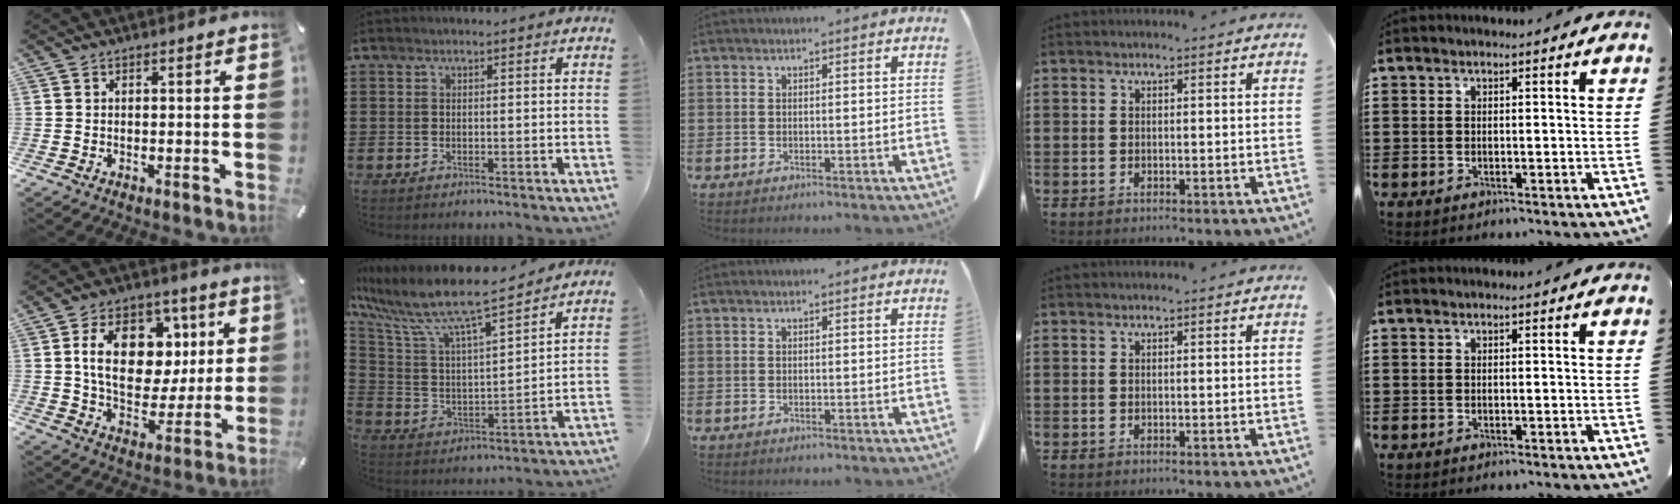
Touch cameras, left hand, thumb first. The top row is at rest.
{"thumb": {"total": 17.2, "force": [4.5, 12.6, 10.9], "torque": [-0.176, 0.005, 0.085]}, "index": {"total": 10.0, "force": [8.2, 1.0, 5.6], "torque": [-0.143, -0.056, 0.136]}}